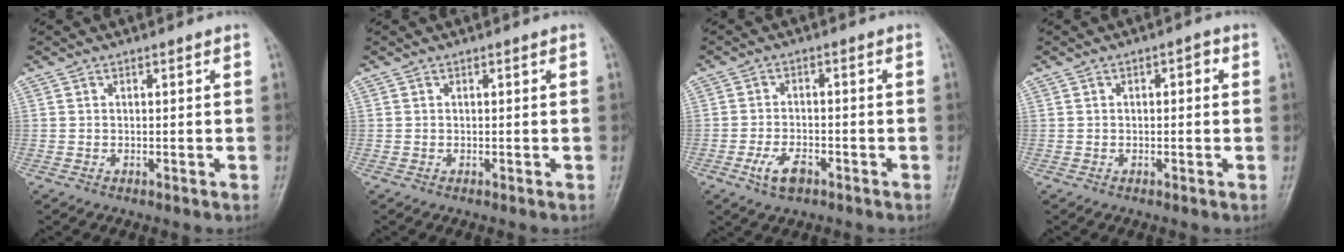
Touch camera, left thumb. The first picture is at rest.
{"total": 0.0}
{"total": 5.1, "force": [-2.7, 2.6, 3.5], "torque": [-0.067, 0.015, -0.048]}
{"total": 2.2, "force": [0.3, 1.1, 1.9], "torque": [-0.016, 0.010, -0.002]}